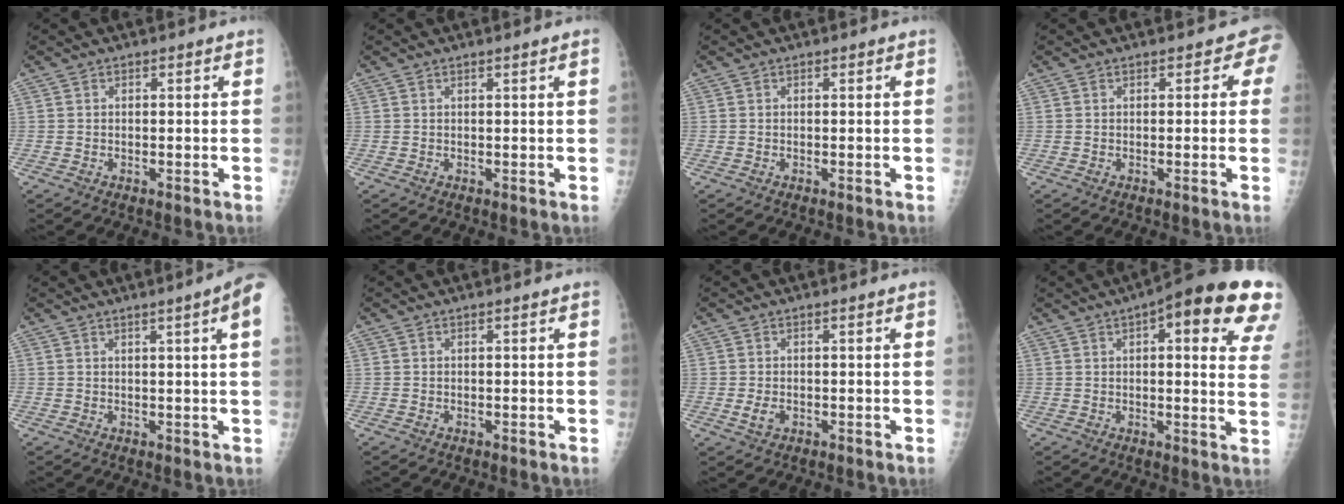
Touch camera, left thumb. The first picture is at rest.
{"total": 0.8, "force": [0.4, -0.3, 0.6], "torque": [-0.020, -0.004, 0.011]}
{"total": 0.0}
{"total": 2.1, "force": [0.9, 1.4, 1.3], "torque": [0.009, 0.004, 0.002]}
{"total": 6.4, "force": [2.8, -0.7, 5.7], "torque": [-0.070, -0.001, 0.031]}
{"total": 0.0}
{"total": 1.8, "force": [-0.5, 1.2, 1.2], "torque": [-0.016, 0.001, -0.007]}
{"total": 20.1, "force": [9.9, 5.6, 16.6], "torque": [-0.192, -0.010, 0.109]}